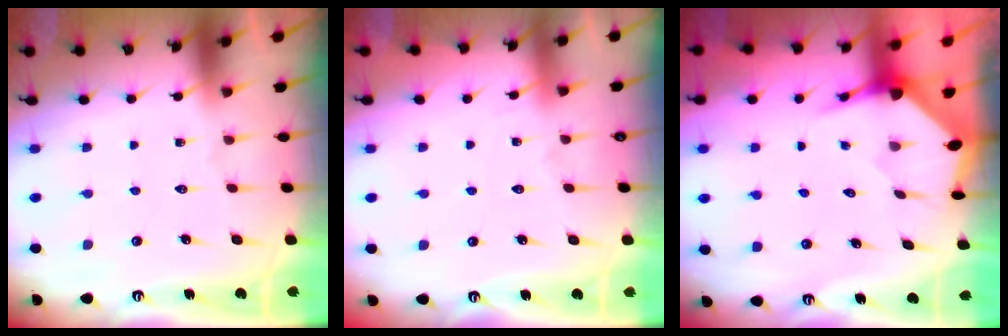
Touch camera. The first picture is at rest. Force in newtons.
{"total": 3.7, "press": 3.6, "slide": 0.5}
{"total": 3.6, "press": 3.6, "slide": 0.5}